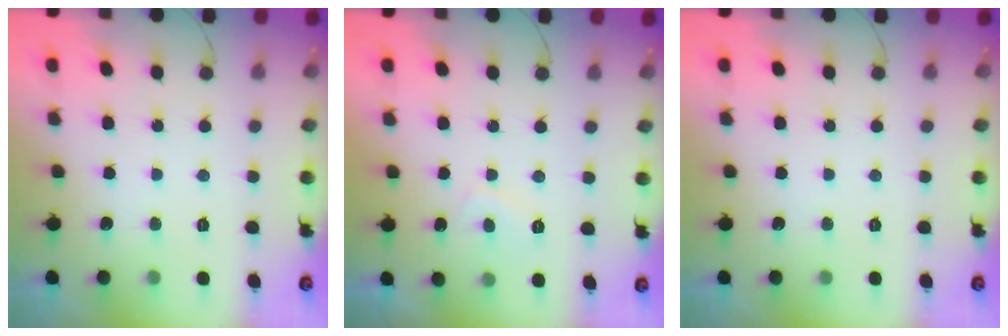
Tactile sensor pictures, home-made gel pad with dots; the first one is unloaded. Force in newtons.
{"total": 2.4, "press": 2.3, "slide": 0.6}
{"total": 0.0}